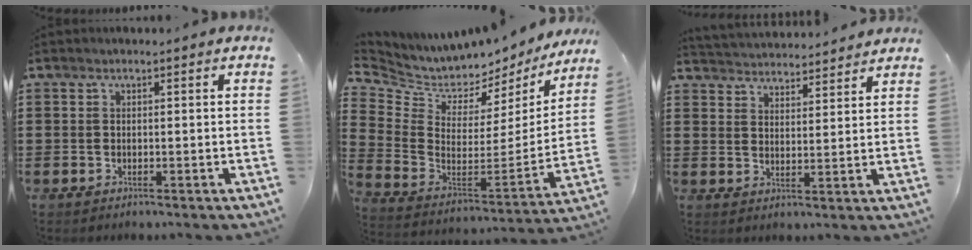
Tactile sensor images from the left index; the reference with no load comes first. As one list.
[{"total": 5.1, "force": [4.4, 2.4, 0.7], "torque": [-0.050, -0.055, 0.073]}, {"total": 3.6, "force": [3.6, 0.0, -0.5], "torque": [-0.006, -0.019, 0.063]}]